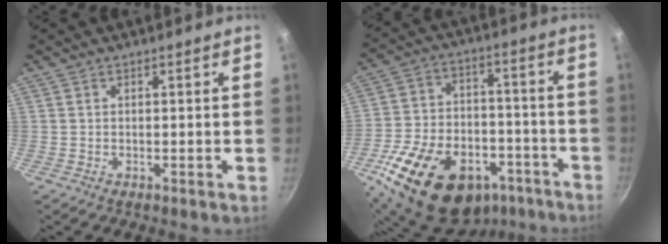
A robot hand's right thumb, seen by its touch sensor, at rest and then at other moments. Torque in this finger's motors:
{"motor_torque": [0.26, 1.03, 1.18, -1.63, 0.24]}